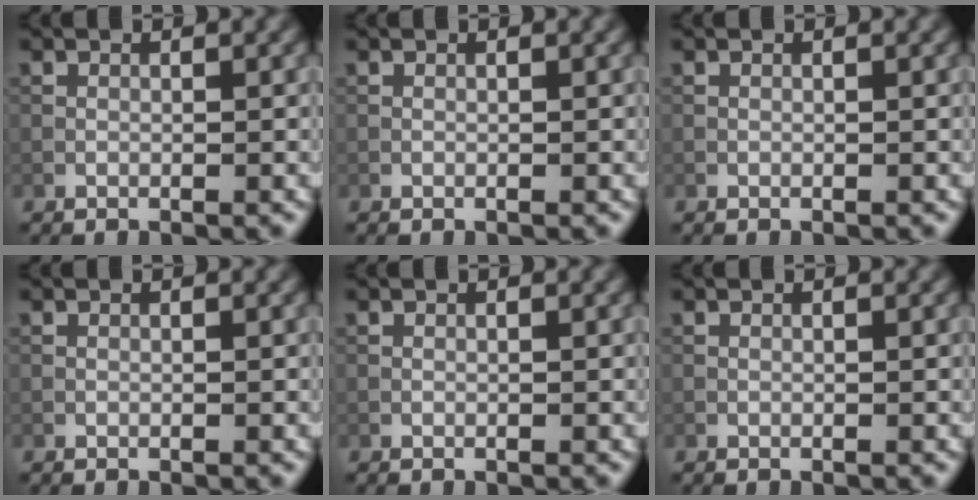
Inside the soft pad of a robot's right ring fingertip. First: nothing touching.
{"total": 0.0}
{"total": 0.0}
{"total": 0.0}
{"total": 0.0}
{"total": 0.0}